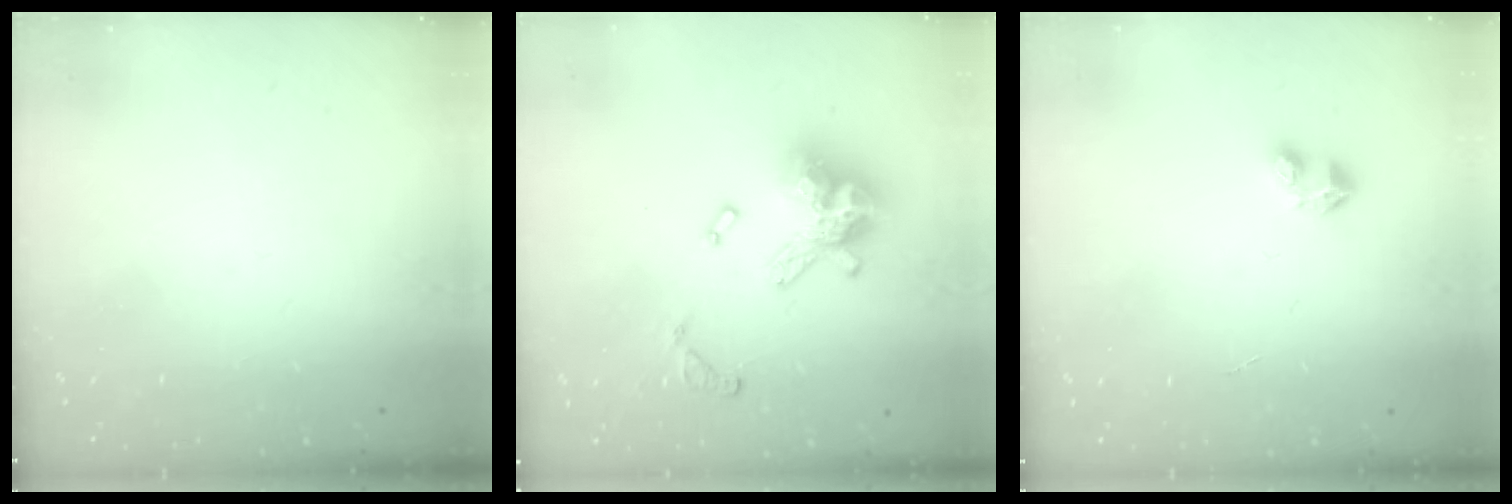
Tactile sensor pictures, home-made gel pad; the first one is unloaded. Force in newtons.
{"total": 13.8, "press": 13.8, "slide": 1.0}
{"total": 3.0, "press": 2.9, "slide": 0.2}